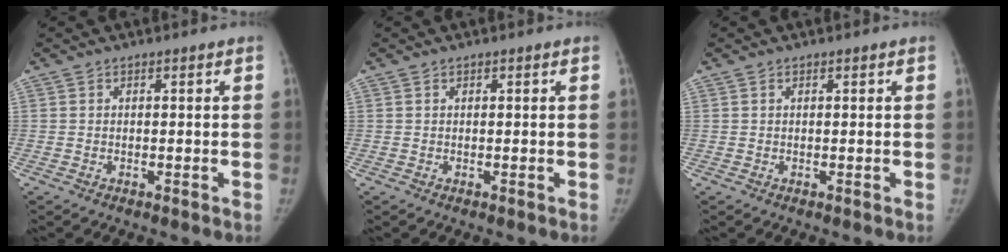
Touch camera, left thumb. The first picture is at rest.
{"total": 0.0}
{"total": 0.0}